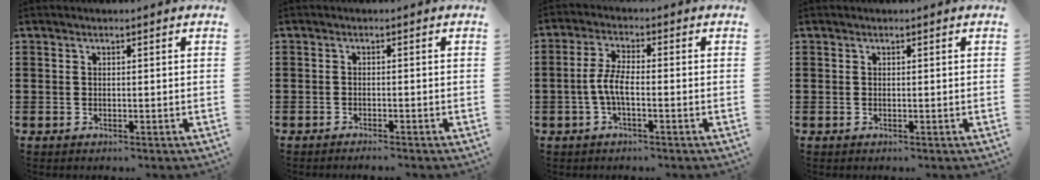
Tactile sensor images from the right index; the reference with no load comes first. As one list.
[{"total": 1.0, "force": [-1.0, -0.1, 0.1], "torque": [-0.005, 0.000, -0.020]}, {"total": 4.4, "force": [-1.3, 1.3, 4.1], "torque": [-0.101, -0.005, -0.032]}, {"total": 0.0}]